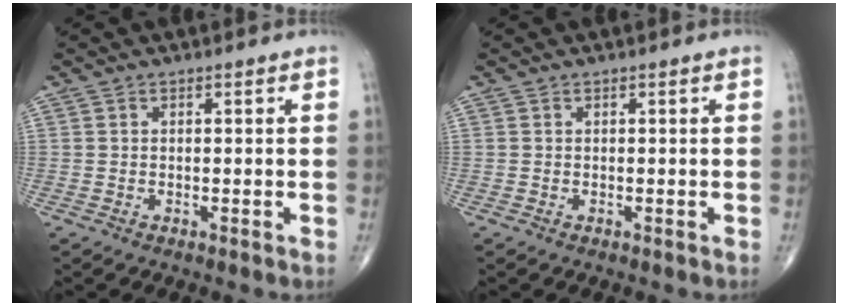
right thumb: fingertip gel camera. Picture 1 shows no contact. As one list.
[{"total": 0.0}]